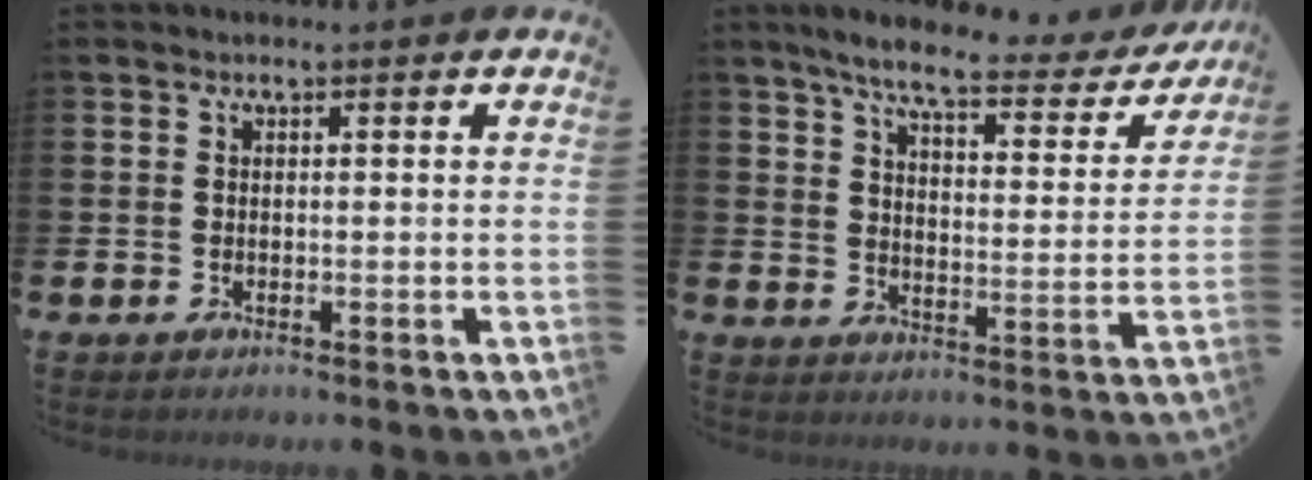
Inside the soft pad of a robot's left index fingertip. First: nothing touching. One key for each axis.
{"total": 7.0, "fx": 5.8, "fy": 1.3, "fz": 3.7, "tx": -0.083, "ty": -0.039, "tz": 0.089}